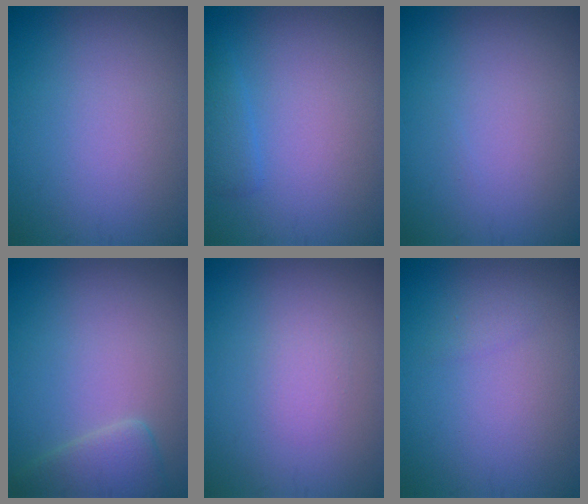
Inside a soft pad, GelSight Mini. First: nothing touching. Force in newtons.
{"total": 1.4, "press": 1.4, "slide": 0.1}
{"total": 0.0}
{"total": 2.9, "press": 2.9, "slide": 0.3}
{"total": 1.1, "press": 1.1, "slide": 0.1}
{"total": 0.6, "press": 0.6, "slide": 0.0}